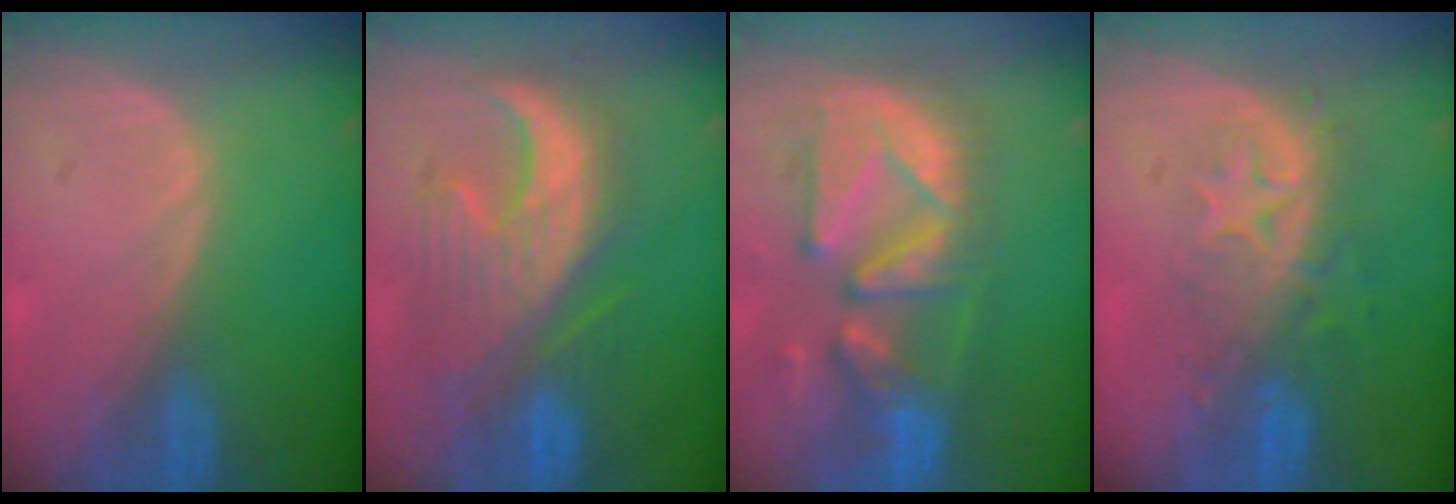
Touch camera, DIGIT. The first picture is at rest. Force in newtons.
{"total": 10.5, "press": 10.2, "slide": 2.5}
{"total": 12.6, "press": 11.1, "slide": 6.0}
{"total": 8.2, "press": 7.5, "slide": 3.3}